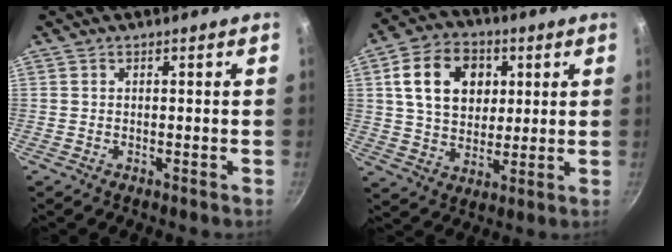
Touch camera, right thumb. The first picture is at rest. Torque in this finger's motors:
{"motor_torque": [0.16, 3.00, 0.88, -0.04, 0.37]}